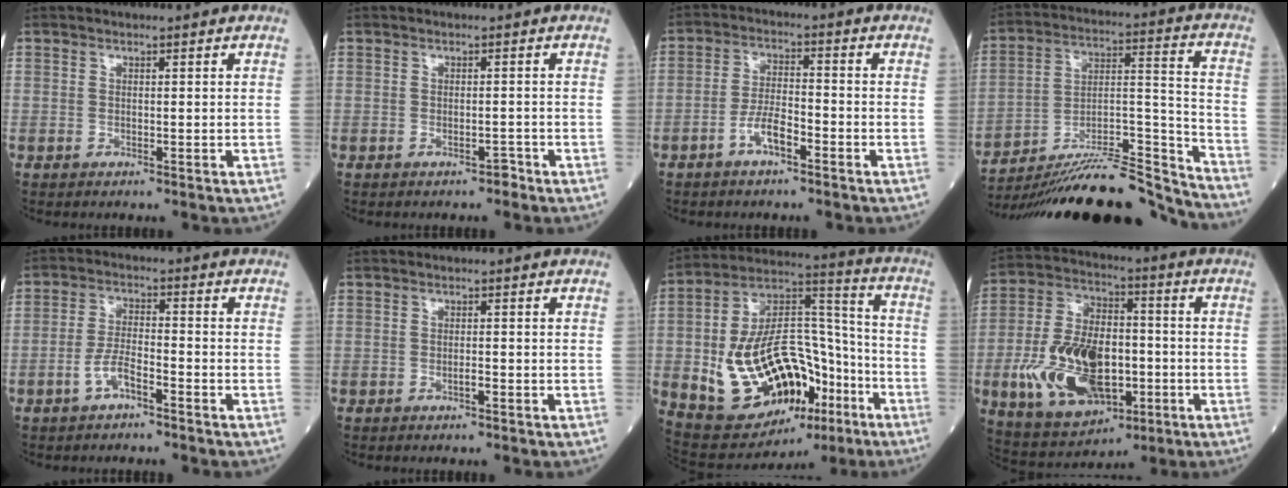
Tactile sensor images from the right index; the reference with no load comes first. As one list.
[{"total": 1.0, "force": [-0.8, 0.3, 0.5], "torque": [-0.009, 0.000, -0.012]}, {"total": 4.9, "force": [-2.8, 1.4, 3.9], "torque": [-0.076, 0.009, -0.055]}, {"total": 23.3, "force": [-22.2, 0.2, 7.3], "torque": [-0.111, 0.010, -0.352]}, {"total": 4.6, "force": [-2.6, 1.4, 3.5], "torque": [-0.071, 0.008, -0.052]}, {"total": 0.9, "force": [-0.5, 0.1, 0.7], "torque": [-0.012, 0.001, -0.009]}, {"total": 23.5, "force": [-7.5, 12.5, 18.4], "torque": [-0.333, 0.032, -0.100]}, {"total": 17.5, "force": [-4.5, 9.4, 14.0], "torque": [-0.289, 0.006, -0.071]}]